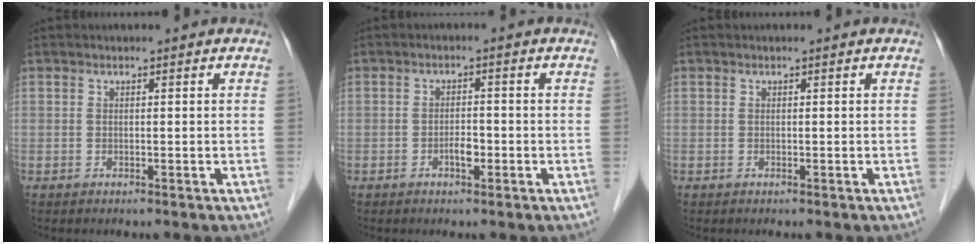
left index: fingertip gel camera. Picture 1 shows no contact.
{"total": 2.1, "force": [-1.0, 0.9, 1.6], "torque": [-0.026, 0.004, -0.015]}
{"total": 0.0}